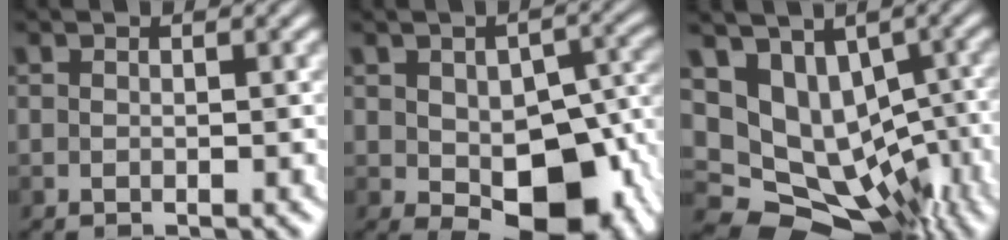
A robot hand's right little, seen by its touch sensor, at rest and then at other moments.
{"total": 10.1, "force": [-3.7, 5.3, 7.8], "torque": [-0.114, -0.013, -0.050]}
{"total": 10.2, "force": [-0.1, 8.5, 5.7], "torque": [-0.076, -0.003, -0.001]}